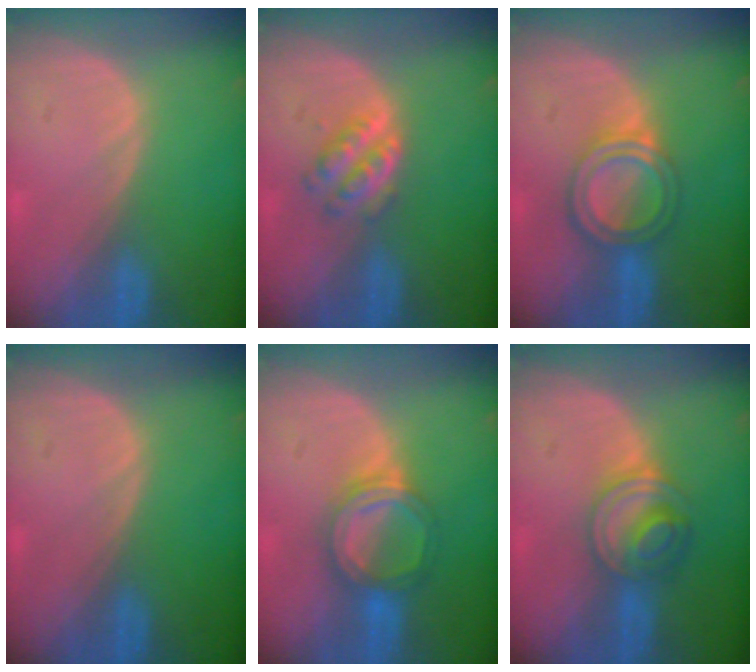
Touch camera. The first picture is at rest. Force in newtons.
{"total": 4.3, "press": 4.1, "slide": 1.2}
{"total": 6.2, "press": 5.4, "slide": 3.1}
{"total": 0.0}
{"total": 6.2, "press": 5.7, "slide": 2.6}
{"total": 5.7, "press": 5.7, "slide": 0.4}